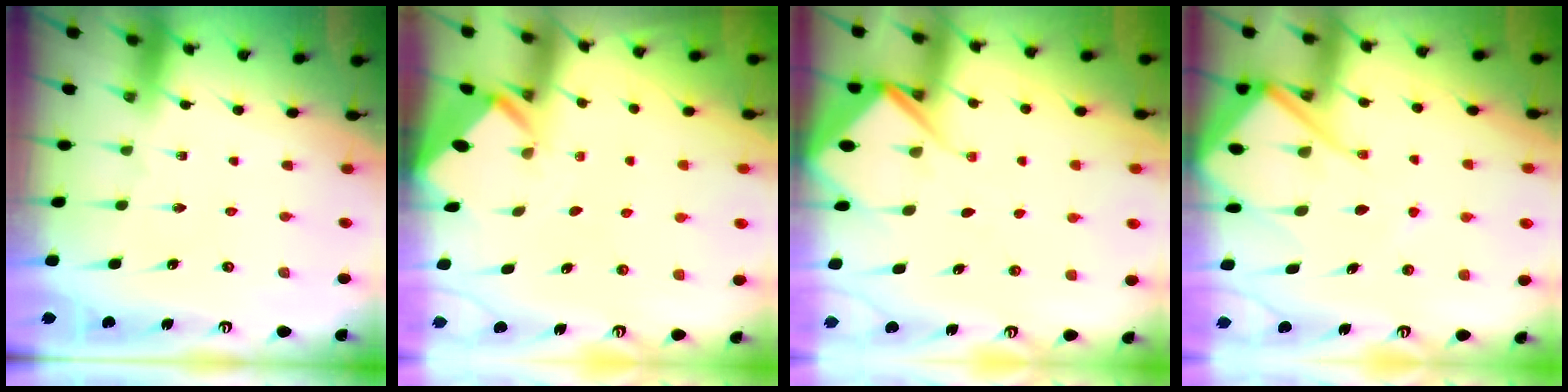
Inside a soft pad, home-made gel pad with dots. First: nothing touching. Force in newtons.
{"total": 2.0, "press": 2.0, "slide": 0.2}
{"total": 7.3, "press": 7.3, "slide": 0.7}
{"total": 13.3, "press": 13.3, "slide": 1.3}